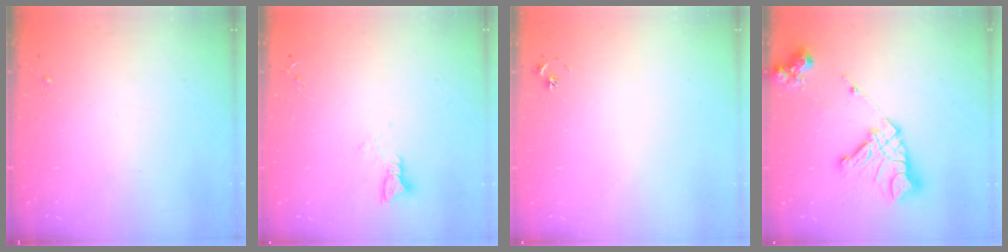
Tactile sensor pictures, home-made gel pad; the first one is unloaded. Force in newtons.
{"total": 3.5, "press": 3.5, "slide": 0.3}
{"total": 3.3, "press": 3.3, "slide": 0.3}
{"total": 16.4, "press": 16.3, "slide": 1.9}